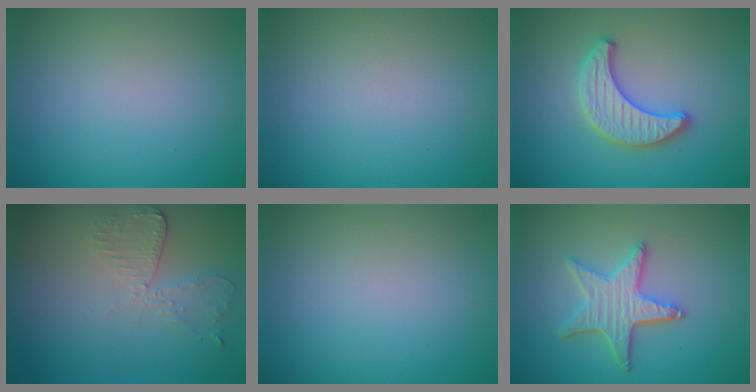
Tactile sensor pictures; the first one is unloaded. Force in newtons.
{"total": 0.0}
{"total": 3.4, "press": 3.4, "slide": 0.1}
{"total": 2.7, "press": 2.4, "slide": 1.2}
{"total": 0.0}
{"total": 4.3, "press": 3.7, "slide": 2.3}